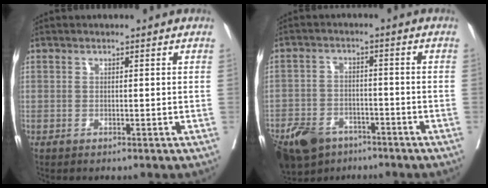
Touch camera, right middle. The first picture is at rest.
{"total": 12.6, "force": [-8.7, 7.2, 5.6], "torque": [-0.127, -0.009, -0.141]}